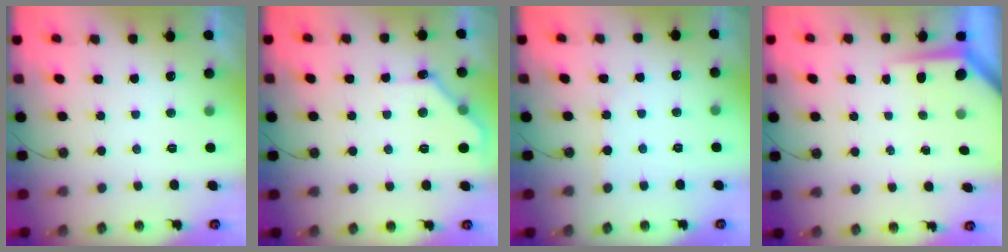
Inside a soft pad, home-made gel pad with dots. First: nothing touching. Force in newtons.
{"total": 8.9, "press": 8.9, "slide": 0.6}
{"total": 2.1, "press": 2.0, "slide": 0.3}
{"total": 3.9, "press": 3.9, "slide": 0.2}